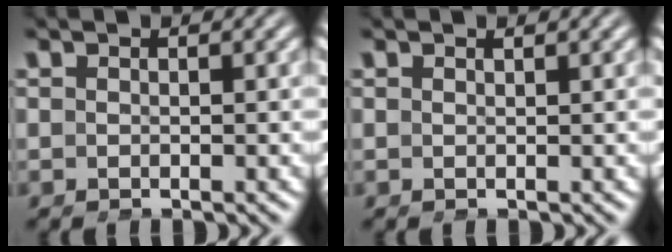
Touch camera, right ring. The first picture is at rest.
{"total": 0.6, "force": [0.3, -0.4, -0.1], "torque": [0.006, 0.000, 0.008]}